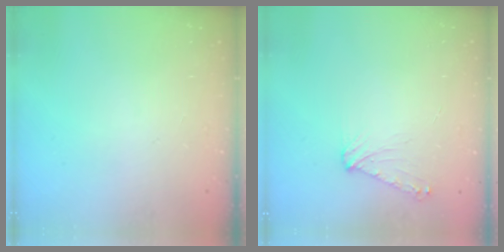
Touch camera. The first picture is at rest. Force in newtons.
{"total": 6.7, "press": 6.6, "slide": 1.1}